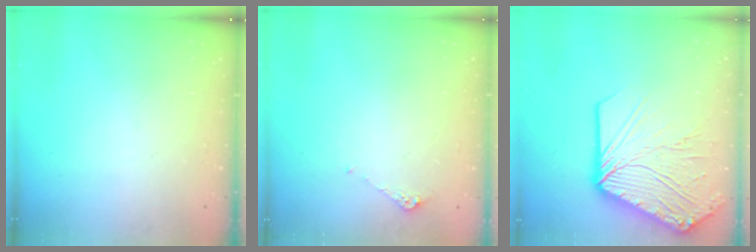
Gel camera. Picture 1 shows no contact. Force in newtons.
{"total": 4.3, "press": 4.2, "slide": 0.5}
{"total": 21.3, "press": 21.2, "slide": 2.4}